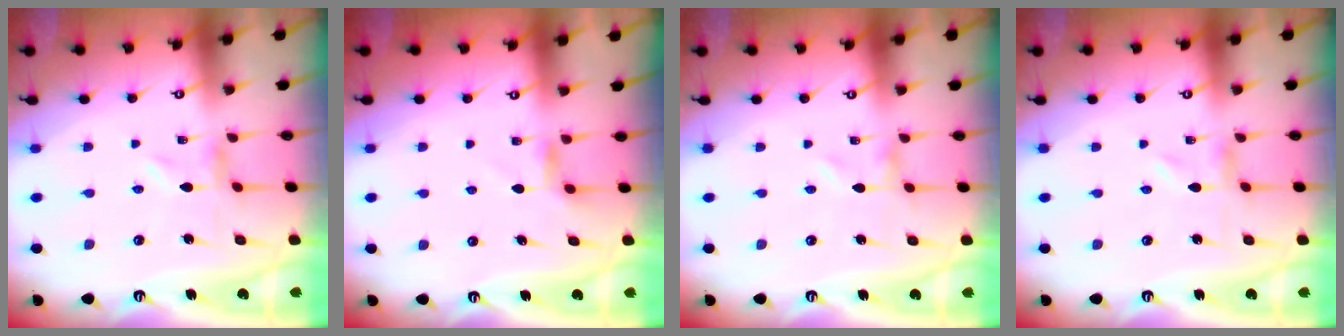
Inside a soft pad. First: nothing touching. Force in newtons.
{"total": 3.6, "press": 3.6, "slide": 0.5}
{"total": 0.0}
{"total": 0.0}